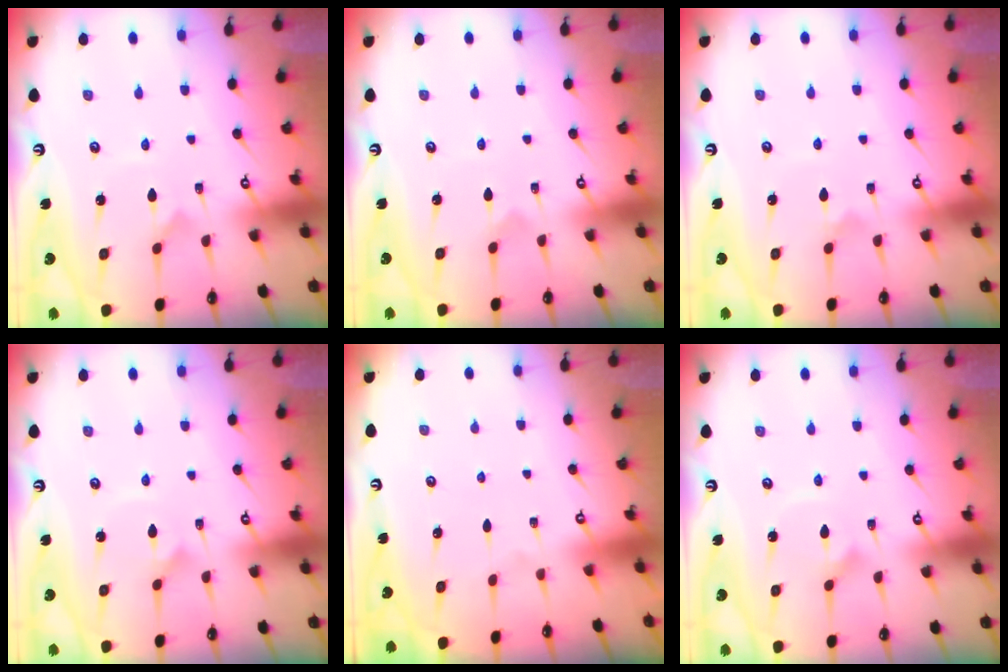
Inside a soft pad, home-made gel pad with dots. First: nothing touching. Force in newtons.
{"total": 0.0}
{"total": 2.9, "press": 2.9, "slide": 0.1}
{"total": 2.4, "press": 2.4, "slide": 0.1}
{"total": 0.0}
{"total": 2.8, "press": 2.8, "slide": 0.3}